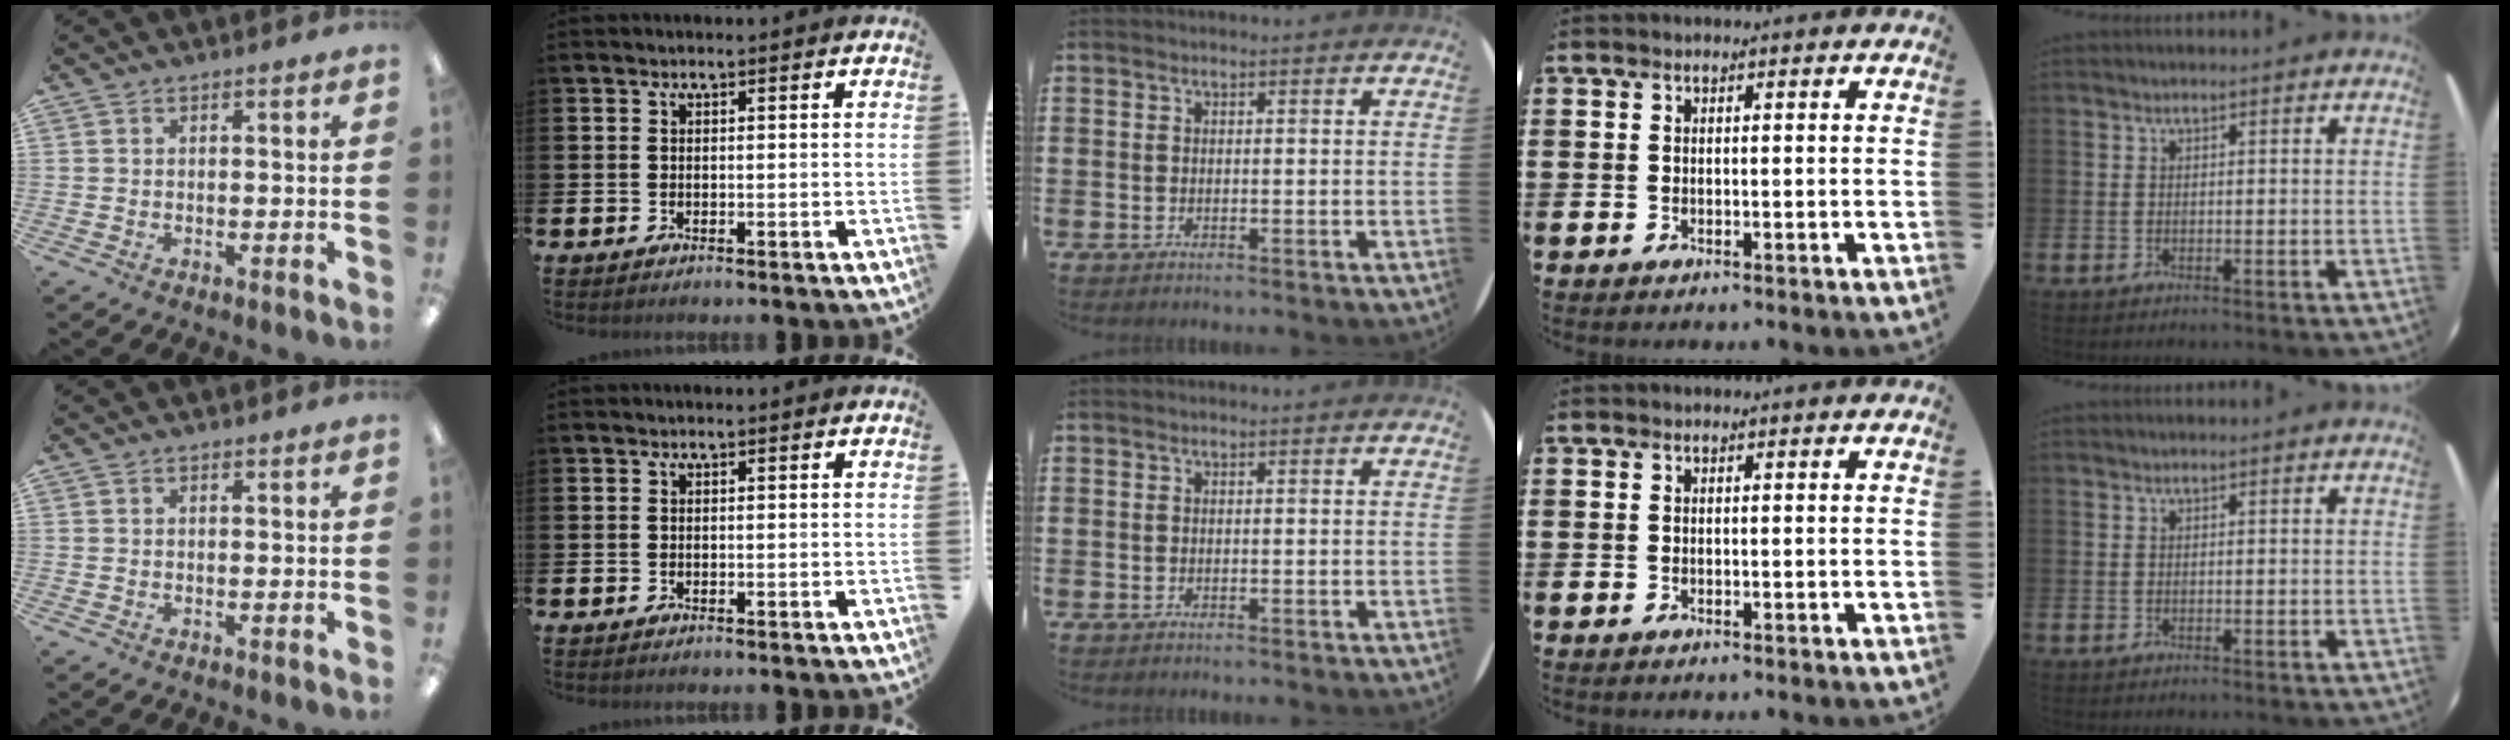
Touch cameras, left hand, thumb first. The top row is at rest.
{}